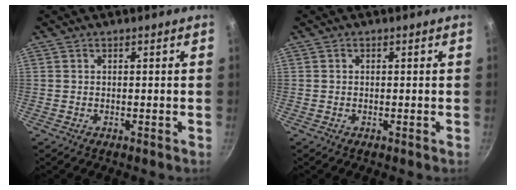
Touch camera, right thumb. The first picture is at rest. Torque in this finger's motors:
{"motor_torque": [-0.48, -0.38, -0.20, 0.00, -0.02]}